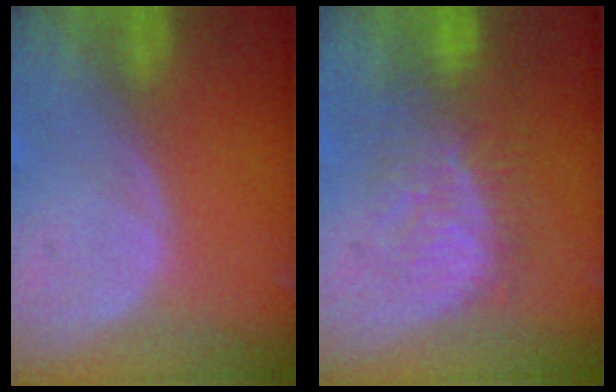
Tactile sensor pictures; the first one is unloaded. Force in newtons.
{"total": 8.4, "press": 8.2, "slide": 1.9}